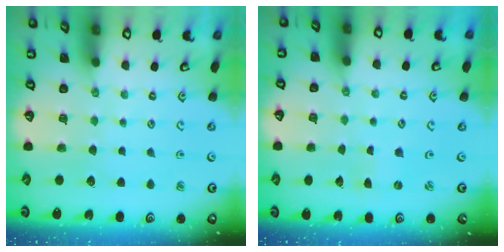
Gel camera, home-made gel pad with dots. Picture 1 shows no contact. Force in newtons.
{"total": 0.7, "press": 0.7, "slide": 0.3}